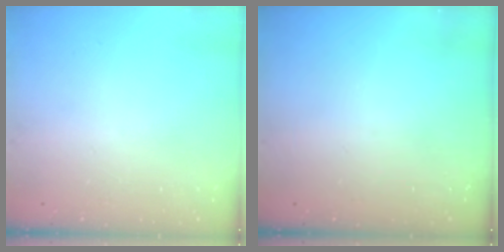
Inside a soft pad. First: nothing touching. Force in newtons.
{"total": 0.0}